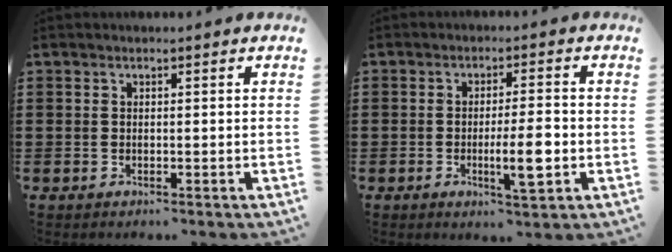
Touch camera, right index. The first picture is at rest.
{"total": 6.8, "force": [-1.6, 1.1, 6.5], "torque": [-0.112, -0.007, -0.028]}